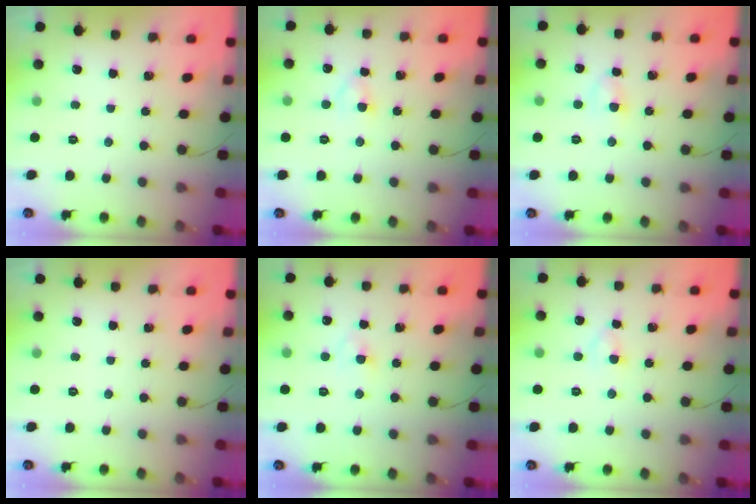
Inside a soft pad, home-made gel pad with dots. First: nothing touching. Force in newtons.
{"total": 2.8, "press": 2.6, "slide": 1.1}
{"total": 3.2, "press": 2.9, "slide": 1.3}
{"total": 0.0}
{"total": 2.3, "press": 2.1, "slide": 1.0}
{"total": 1.6, "press": 1.4, "slide": 0.8}